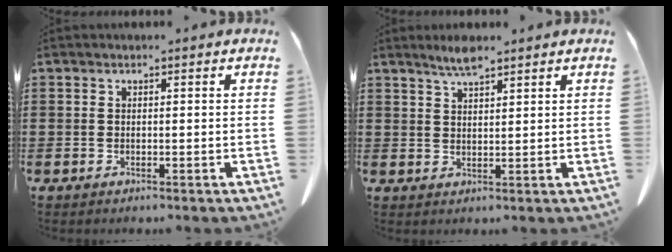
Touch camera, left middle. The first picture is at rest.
{"total": 3.1, "force": [2.5, 0.5, 1.7], "torque": [-0.038, -0.001, 0.046]}